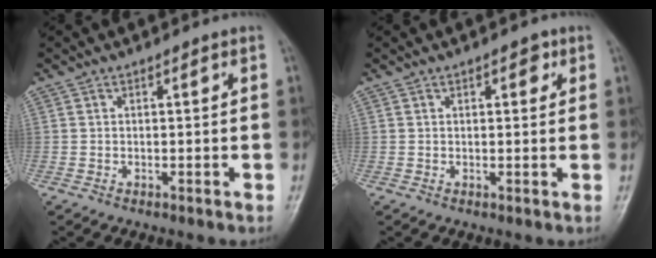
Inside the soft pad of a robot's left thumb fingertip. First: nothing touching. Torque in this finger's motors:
{"motor_torque": [-0.44, -0.16, -0.23, -0.03, 0.07]}